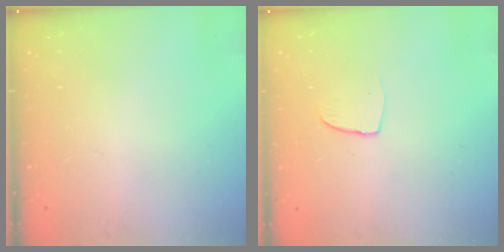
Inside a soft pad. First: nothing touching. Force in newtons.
{"total": 4.2, "press": 4.2, "slide": 0.3}